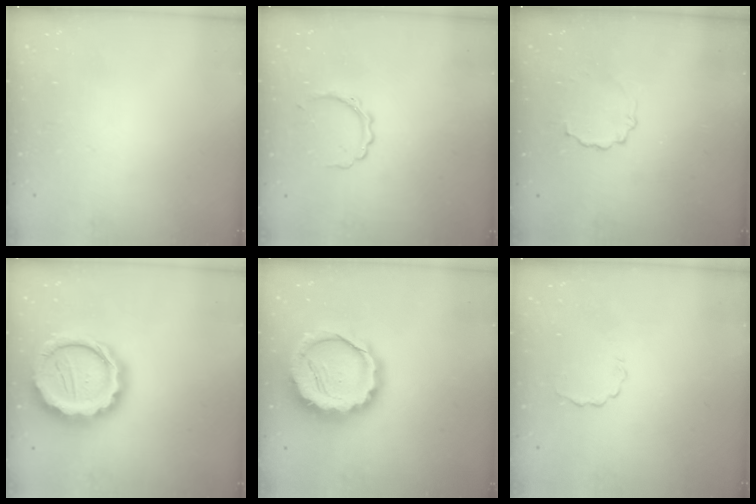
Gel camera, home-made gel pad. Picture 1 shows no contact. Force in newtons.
{"total": 4.6, "press": 4.5, "slide": 0.7}
{"total": 3.2, "press": 3.0, "slide": 1.2}
{"total": 20.2, "press": 19.8, "slide": 4.1}
{"total": 16.8, "press": 16.4, "slide": 3.5}
{"total": 2.9, "press": 2.7, "slide": 0.9}